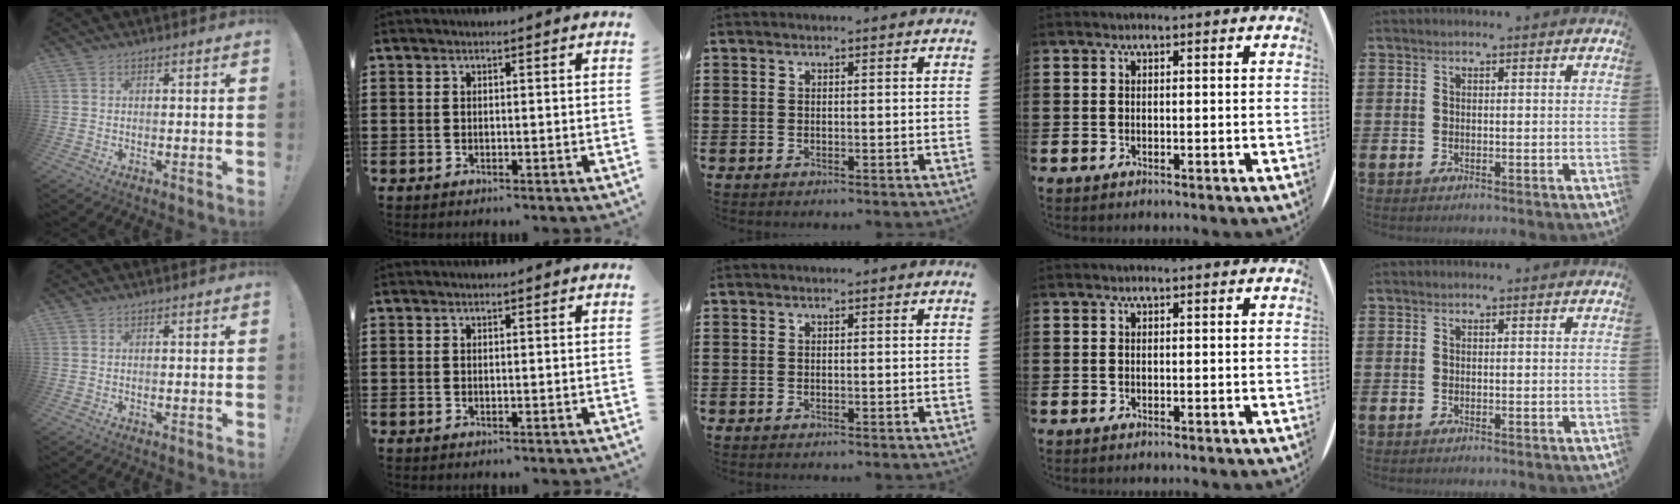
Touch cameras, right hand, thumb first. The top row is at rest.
{}